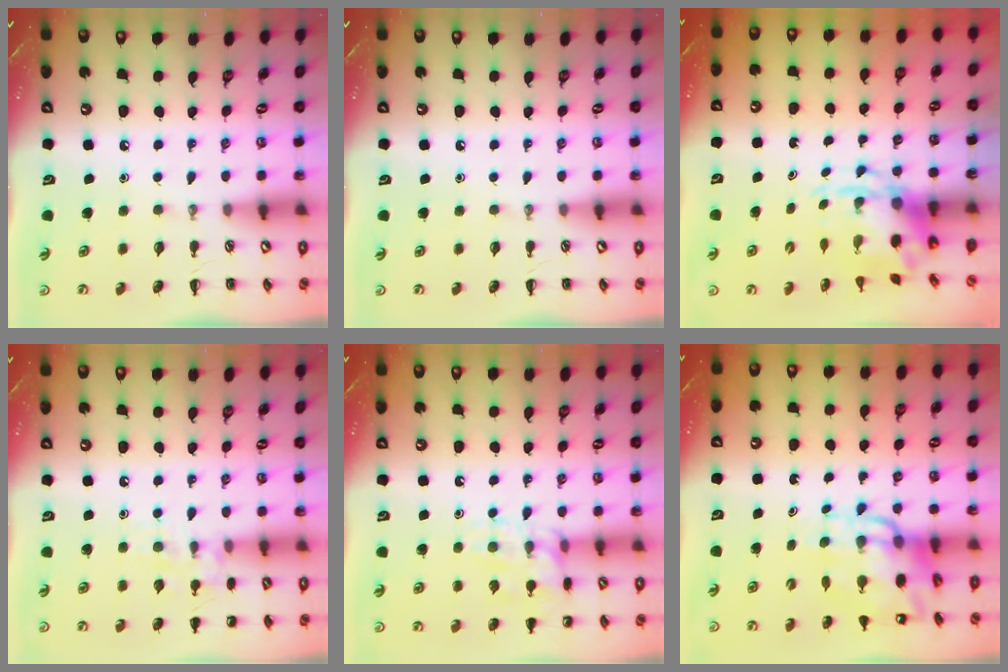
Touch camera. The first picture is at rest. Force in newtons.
{"total": 0.0}
{"total": 3.8, "press": 3.7, "slide": 0.9}
{"total": 8.7, "press": 8.6, "slide": 0.8}
{"total": 13.3, "press": 13.3, "slide": 0.9}
{"total": 13.4, "press": 12.8, "slide": 4.1}